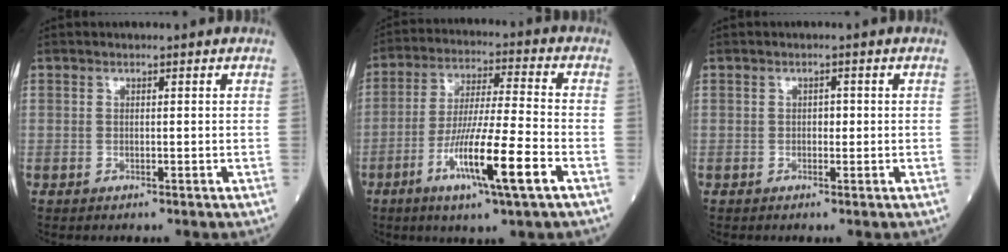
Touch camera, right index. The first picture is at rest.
{"total": 13.0, "force": [-5.4, 0.0, 11.8], "torque": [-0.221, -0.018, -0.099]}
{"total": 1.1, "force": [0.0, 0.7, 0.8], "torque": [-0.008, 0.003, -0.001]}